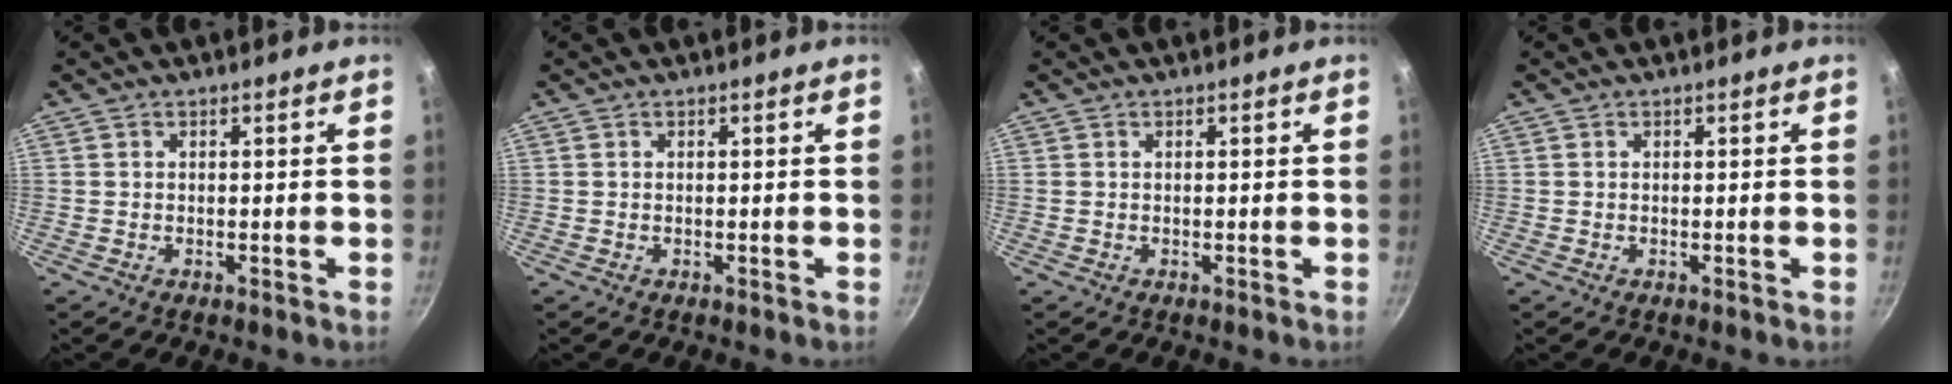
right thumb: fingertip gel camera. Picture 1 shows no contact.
{"total": 0.0}
{"total": 0.0}
{"total": 0.0}